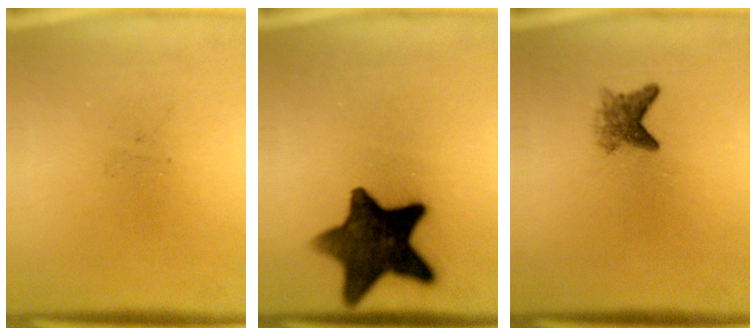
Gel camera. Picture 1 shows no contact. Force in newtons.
{"total": 14.3}
{"total": 2.9}